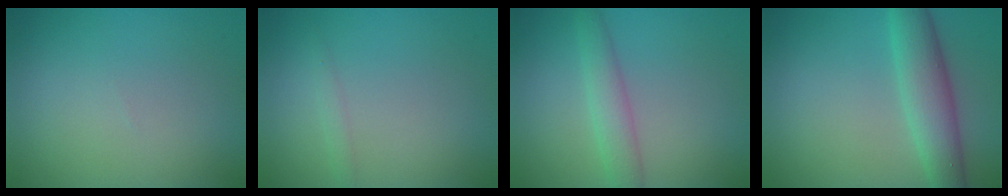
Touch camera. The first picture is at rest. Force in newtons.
{"total": 0.8, "press": 0.8, "slide": 0.0}
{"total": 2.7, "press": 2.7, "slide": 0.0}
{"total": 5.5, "press": 5.5, "slide": 0.1}